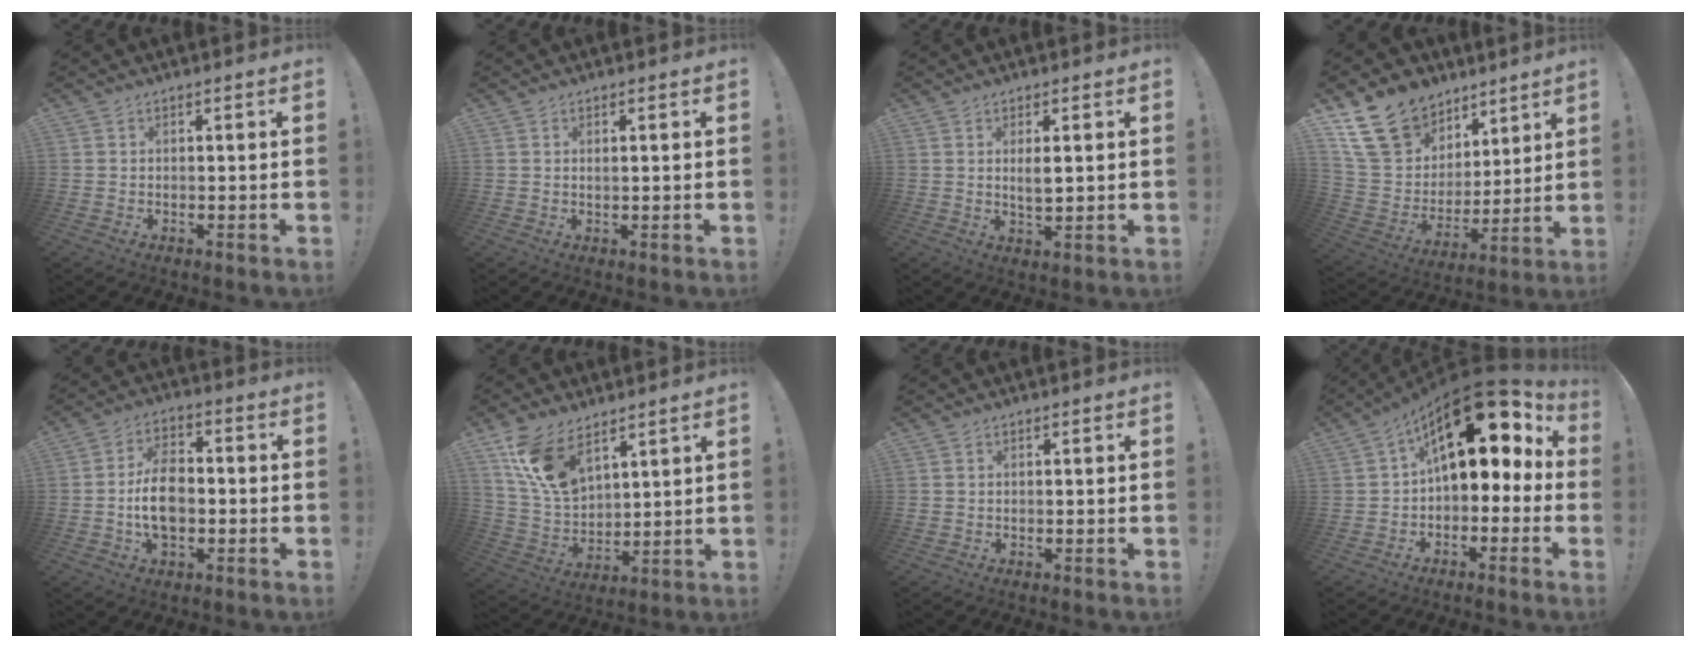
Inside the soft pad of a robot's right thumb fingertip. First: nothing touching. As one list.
[{"total": 0.9, "force": [0.3, 0.0, 0.8], "torque": [-0.016, -0.001, 0.004]}, {"total": 3.8, "force": [0.8, 1.4, 3.5], "torque": [-0.053, -0.008, 0.009]}, {"total": 18.4, "force": [11.1, 13.1, 6.6], "torque": [-0.115, -0.058, 0.229]}, {"total": 11.3, "force": [-1.9, 7.4, 8.3], "torque": [-0.150, 0.010, -0.035]}, {"total": 13.9, "force": [9.1, 7.3, 7.5], "torque": [-0.150, -0.048, 0.176]}, {"total": 0.6, "force": [-0.2, 0.6, 0.0], "torque": [-0.009, 0.004, -0.001]}, {"total": 17.7, "force": [6.9, 8.4, 14.0], "torque": [-0.222, -0.040, 0.120]}]